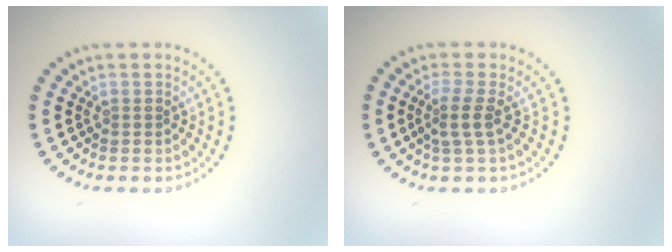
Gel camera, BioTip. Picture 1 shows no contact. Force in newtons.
{"total": 2.0, "press": 1.5, "slide": 1.3}